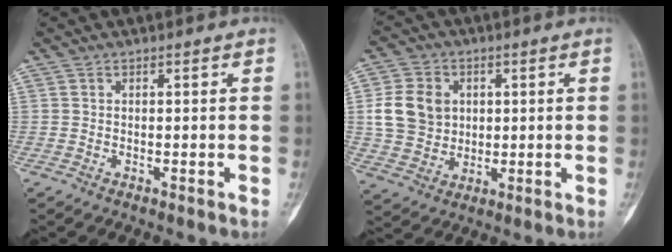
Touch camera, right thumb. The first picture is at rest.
{"total": 10.7, "force": [1.7, 9.0, 5.4], "torque": [-0.077, 0.000, 0.037]}